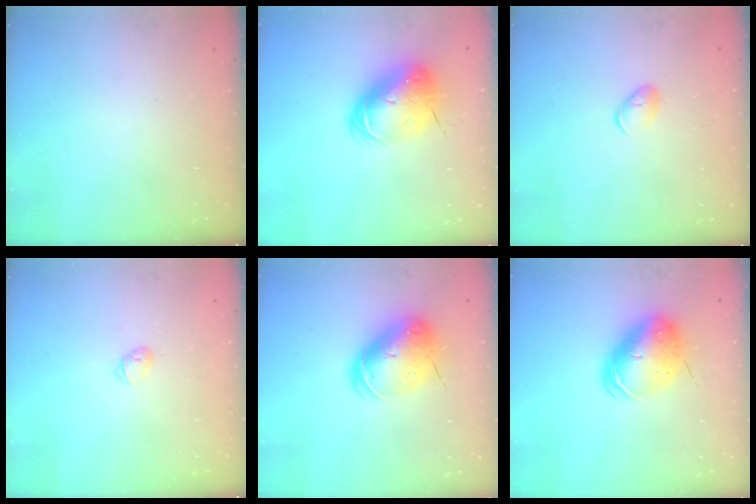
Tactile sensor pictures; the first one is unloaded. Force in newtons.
{"total": 11.8, "press": 11.7, "slide": 2.0}
{"total": 5.5, "press": 5.4, "slide": 1.0}
{"total": 2.8, "press": 2.7, "slide": 0.6}
{"total": 12.9, "press": 12.7, "slide": 2.5}
{"total": 11.4, "press": 11.1, "slide": 2.6}